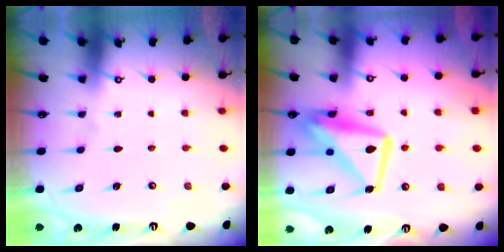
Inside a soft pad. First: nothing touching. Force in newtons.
{"total": 15.8, "press": 15.7, "slide": 1.8}